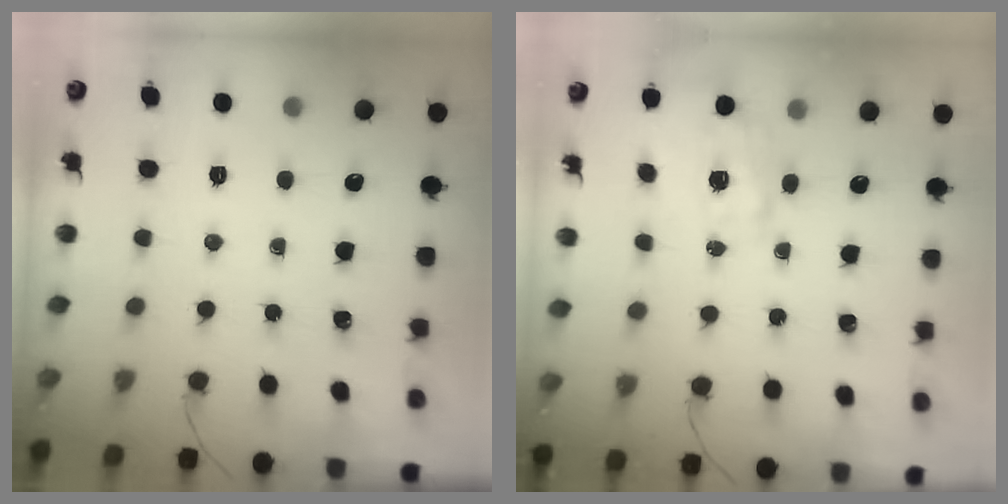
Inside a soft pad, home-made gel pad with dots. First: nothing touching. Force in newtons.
{"total": 1.9, "press": 1.8, "slide": 0.5}